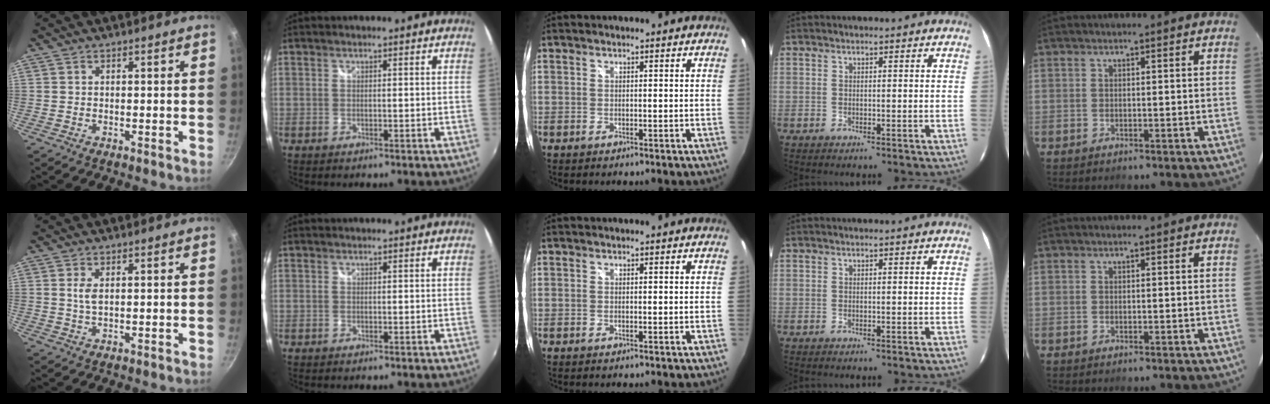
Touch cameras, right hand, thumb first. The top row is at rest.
{"thumb": {"total": 2.8, "force": [0.7, 1.2, 2.4], "torque": [-0.047, -0.005, 0.014]}}